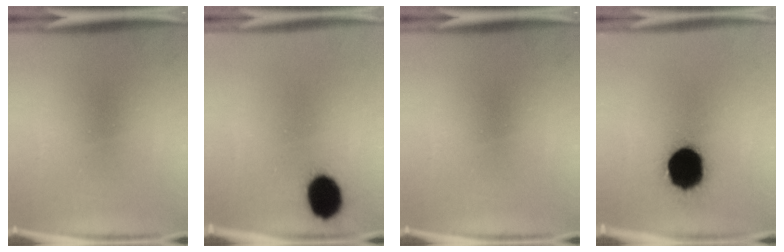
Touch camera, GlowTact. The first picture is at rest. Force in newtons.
{"total": 11.4}
{"total": 0.0}
{"total": 19.2}